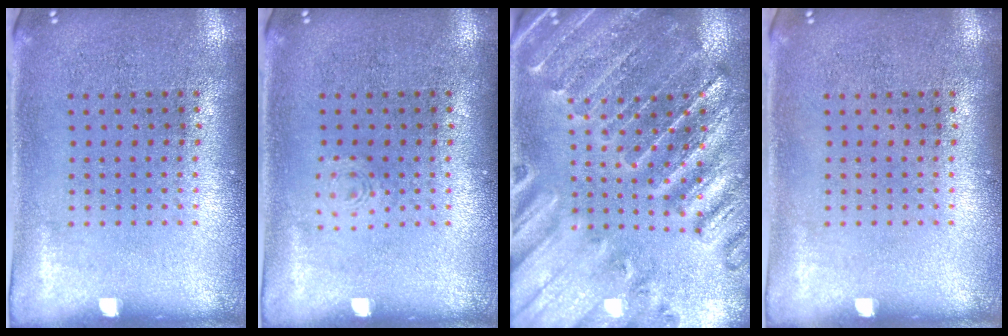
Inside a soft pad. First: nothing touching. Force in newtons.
{"total": 0.6, "press": 0.6, "slide": 0.1}
{"total": 2.0, "press": 2.0, "slide": 0.1}
{"total": 0.0}